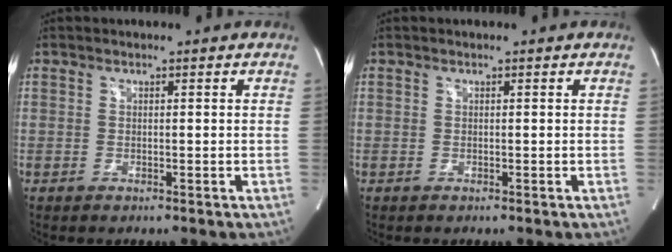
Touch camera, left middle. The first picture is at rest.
{"total": 0.0}